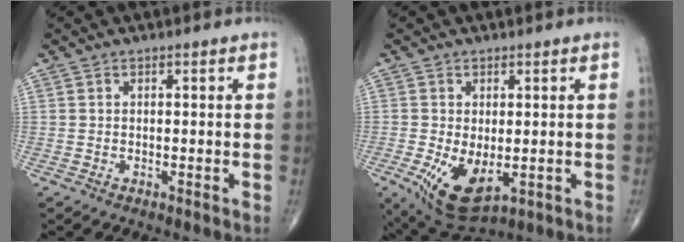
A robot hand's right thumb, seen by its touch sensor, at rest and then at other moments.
{"total": 9.6, "force": [-2.0, 5.0, 7.9], "torque": [-0.138, -0.015, -0.018]}